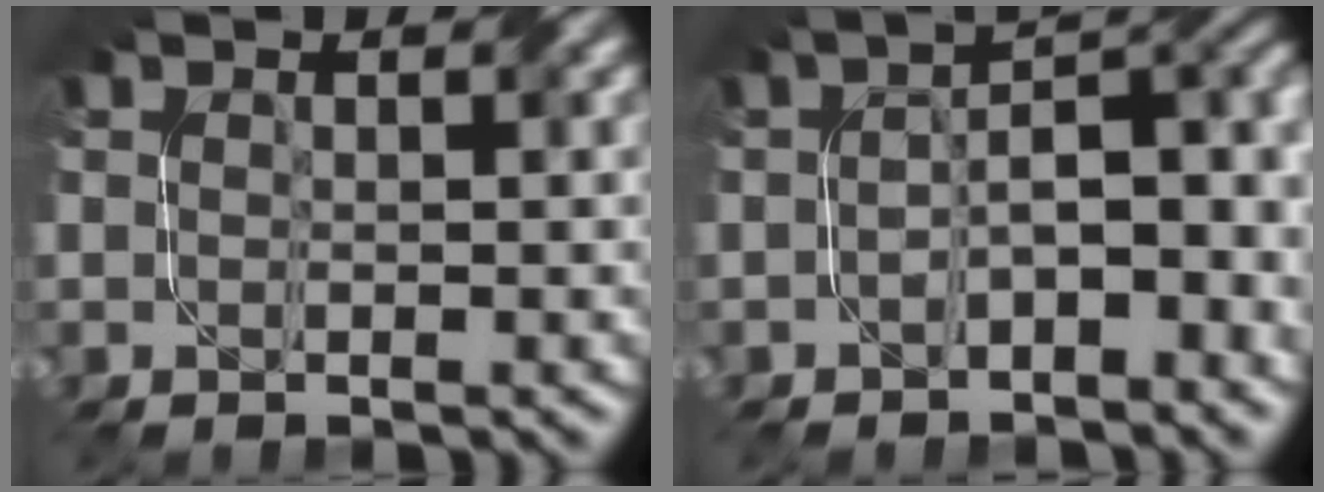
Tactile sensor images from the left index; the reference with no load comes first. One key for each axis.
{"total": 5.3, "fx": -1.3, "fy": 2.5, "fz": 4.5, "tx": -0.052, "ty": 0.014, "tz": -0.022}